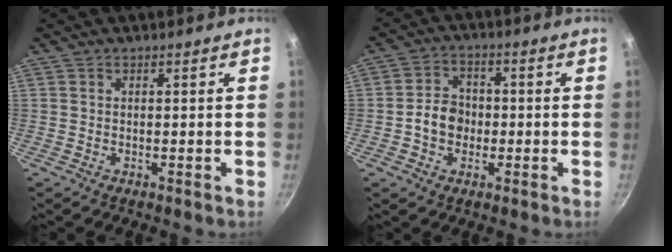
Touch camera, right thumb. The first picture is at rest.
{"total": 6.5, "force": [-1.2, 5.4, 3.5], "torque": [-0.031, 0.019, -0.029]}